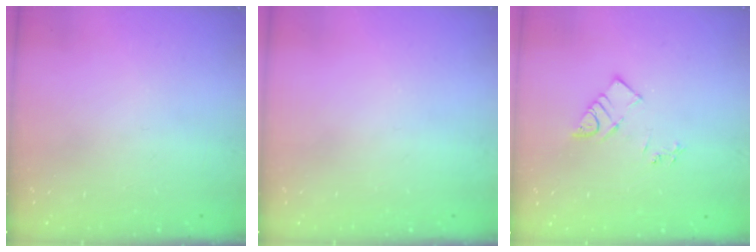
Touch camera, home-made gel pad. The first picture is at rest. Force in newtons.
{"total": 0.0}
{"total": 6.0, "press": 6.0, "slide": 0.2}